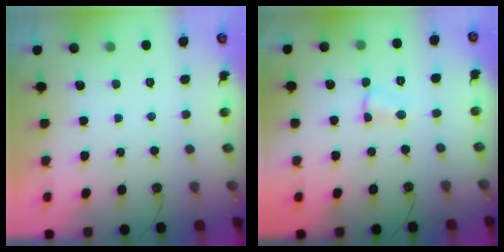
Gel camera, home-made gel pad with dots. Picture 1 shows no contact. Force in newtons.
{"total": 2.5, "press": 2.5, "slide": 0.4}